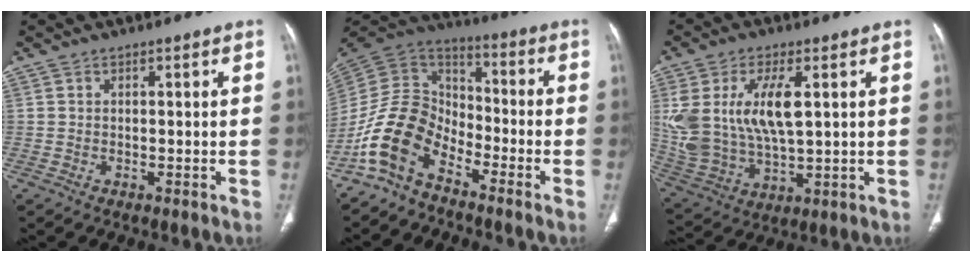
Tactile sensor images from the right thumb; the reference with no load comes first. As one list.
[{"total": 12.3, "force": [-7.9, 7.2, 6.1], "torque": [-0.108, 0.078, -0.176]}, {"total": 17.1, "force": [3.8, 8.4, 14.4], "torque": [-0.301, -0.012, 0.087]}]